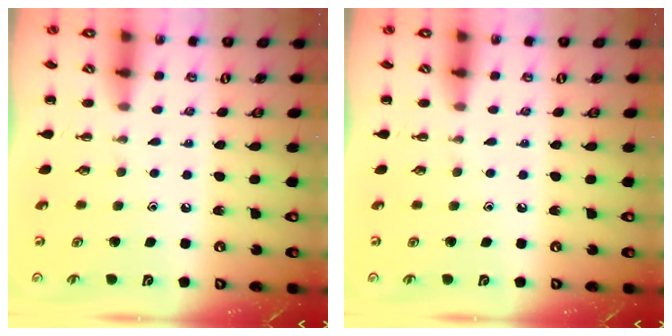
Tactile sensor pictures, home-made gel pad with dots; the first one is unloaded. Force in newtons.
{"total": 0.0}